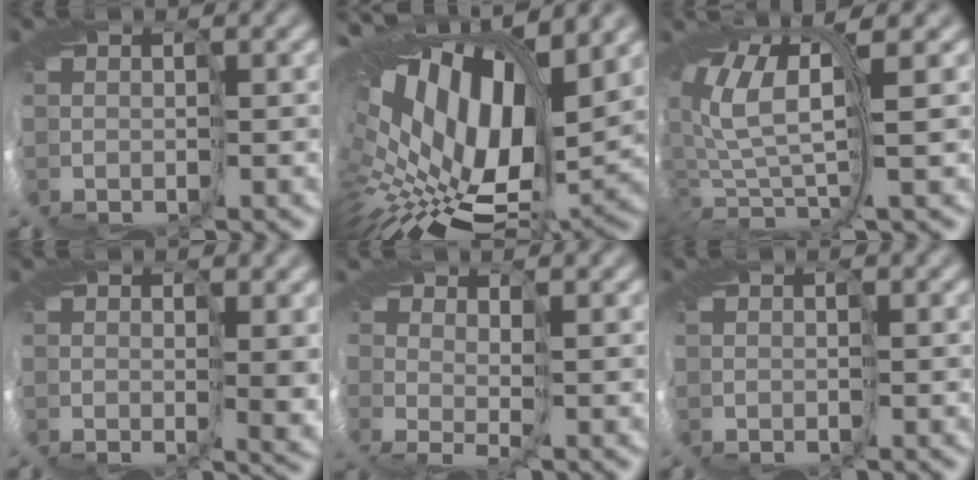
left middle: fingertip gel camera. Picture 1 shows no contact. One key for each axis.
{"total": 17.3, "fx": 4.0, "fy": 8.4, "fz": 14.6, "tx": -0.264, "ty": -0.022, "tz": 0.098}
{"total": 9.3, "fx": 2.2, "fy": 2.8, "fz": 8.6, "tx": -0.187, "ty": -0.002, "tz": 0.045}
{"total": 4.1, "fx": 0.6, "fy": 2.0, "fz": 3.5, "tx": -0.074, "ty": -0.014, "tz": 0.028}
{"total": 1.3, "fx": 0.6, "fy": -0.9, "fz": 0.7, "tx": -0.009, "ty": 0.000, "tz": 0.016}
{"total": 0.0}